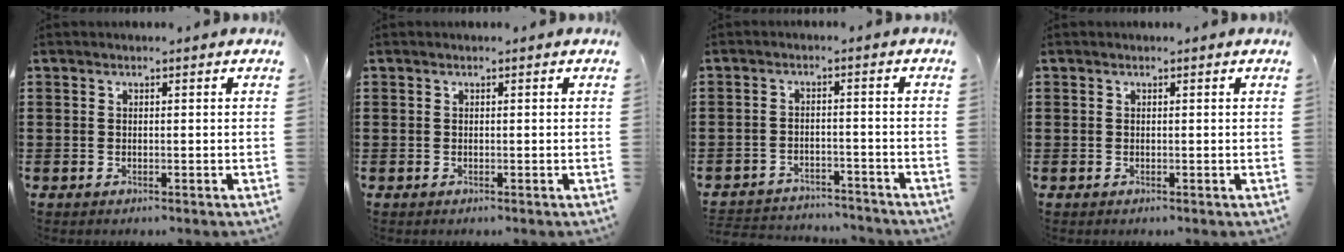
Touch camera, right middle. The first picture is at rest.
{"total": 0.0}
{"total": 3.2, "force": [-3.2, 0.5, -0.1], "torque": [-0.006, 0.002, -0.070]}
{"total": 0.0}